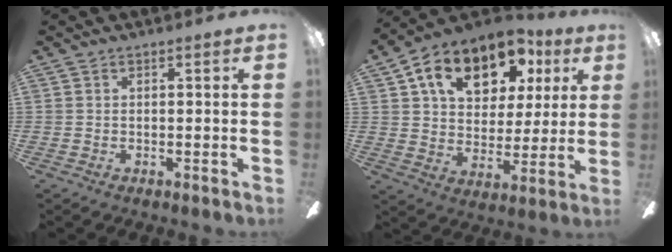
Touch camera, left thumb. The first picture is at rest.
{"total": 17.1, "force": [9.9, 10.6, 9.1], "torque": [-0.151, -0.041, 0.177]}